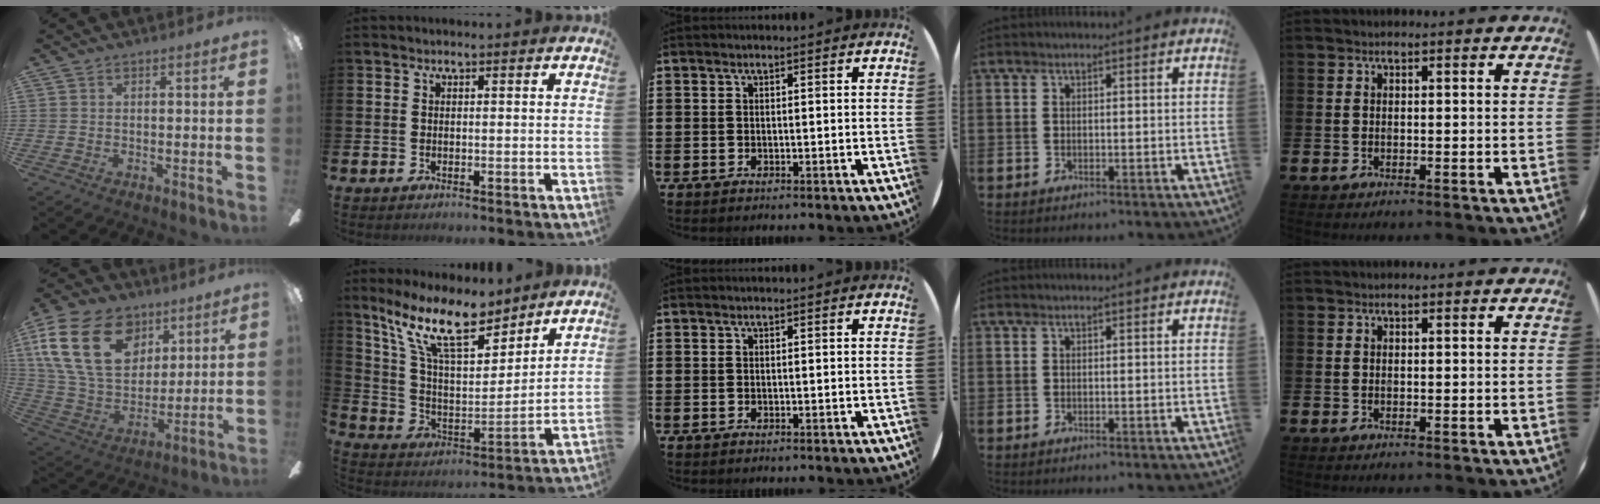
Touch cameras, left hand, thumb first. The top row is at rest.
{"thumb": {"total": 24.0, "force": [10.0, 16.4, 14.4], "torque": [-0.296, -0.028, 0.178]}, "index": {"total": 13.5, "force": [10.8, 4.1, 7.0], "torque": [-0.172, -0.048, 0.194]}}